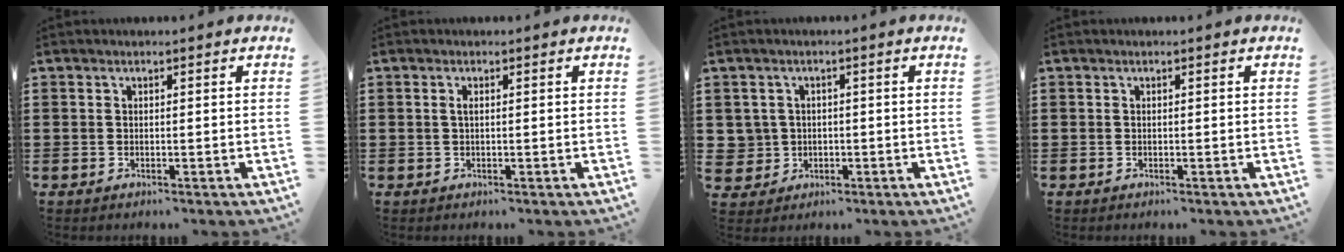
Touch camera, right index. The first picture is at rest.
{"total": 0.9, "force": [0.1, 0.2, 0.8], "torque": [-0.017, 0.001, 0.002]}
{"total": 2.8, "force": [-0.2, 2.8, 0.1], "torque": [-0.017, 0.009, -0.007]}
{"total": 0.0}